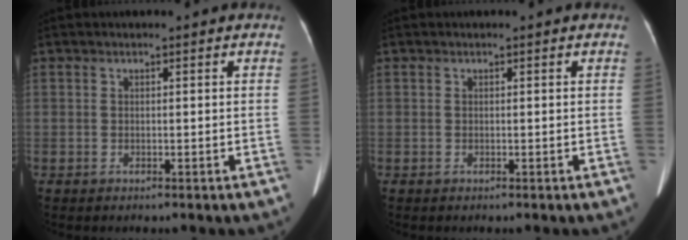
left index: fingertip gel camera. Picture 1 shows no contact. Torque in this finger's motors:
{"motor_torque": [0.05, 0.05, 0.00, 0.01]}